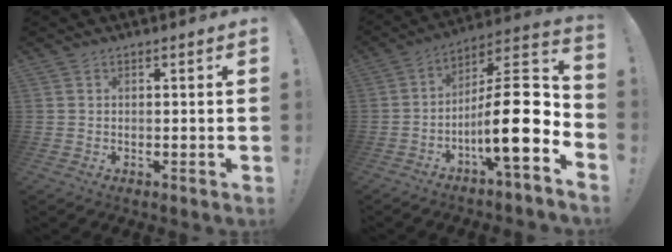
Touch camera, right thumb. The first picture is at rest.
{"total": 19.5, "force": [-4.6, 4.4, 18.4], "torque": [-0.308, 0.020, -0.077]}